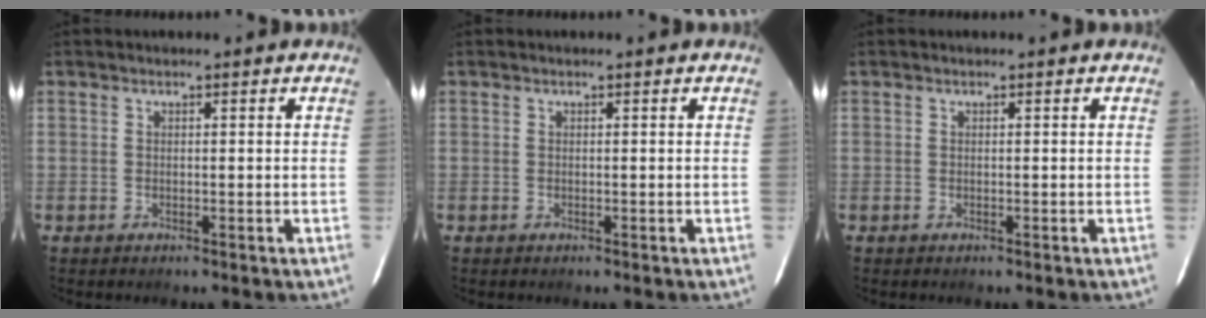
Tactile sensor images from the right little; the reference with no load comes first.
{"total": 0.0}
{"total": 0.0}